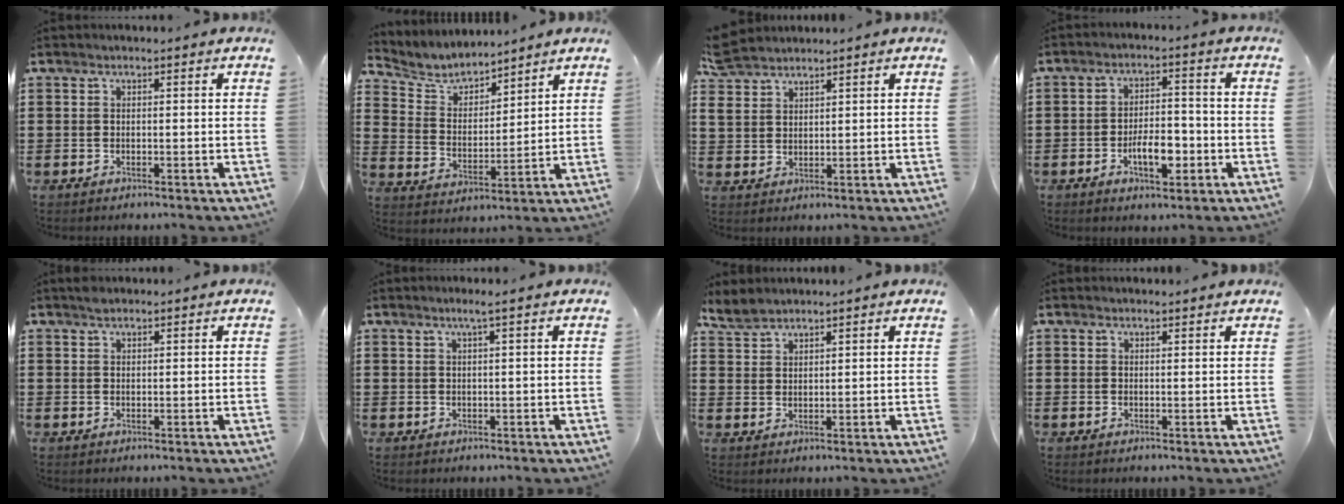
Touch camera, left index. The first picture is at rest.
{"total": 5.0, "force": [4.8, 1.4, 0.5], "torque": [-0.041, -0.026, 0.080]}
{"total": 4.2, "force": [3.7, 1.8, 0.6], "torque": [-0.027, -0.003, 0.072]}
{"total": 6.1, "force": [-2.3, 2.9, 4.9], "torque": [-0.080, 0.006, -0.043]}
{"total": 1.2, "force": [1.0, 0.4, 0.5], "torque": [-0.011, 0.001, 0.020]}
{"total": 1.3, "force": [0.8, -0.1, 1.0], "torque": [-0.020, 0.000, 0.014]}
{"total": 3.1, "force": [3.0, 0.8, 0.6], "torque": [-0.021, -0.002, 0.056]}
{"total": 1.0, "force": [1.0, 0.2, -0.1], "torque": [-0.002, 0.001, 0.020]}